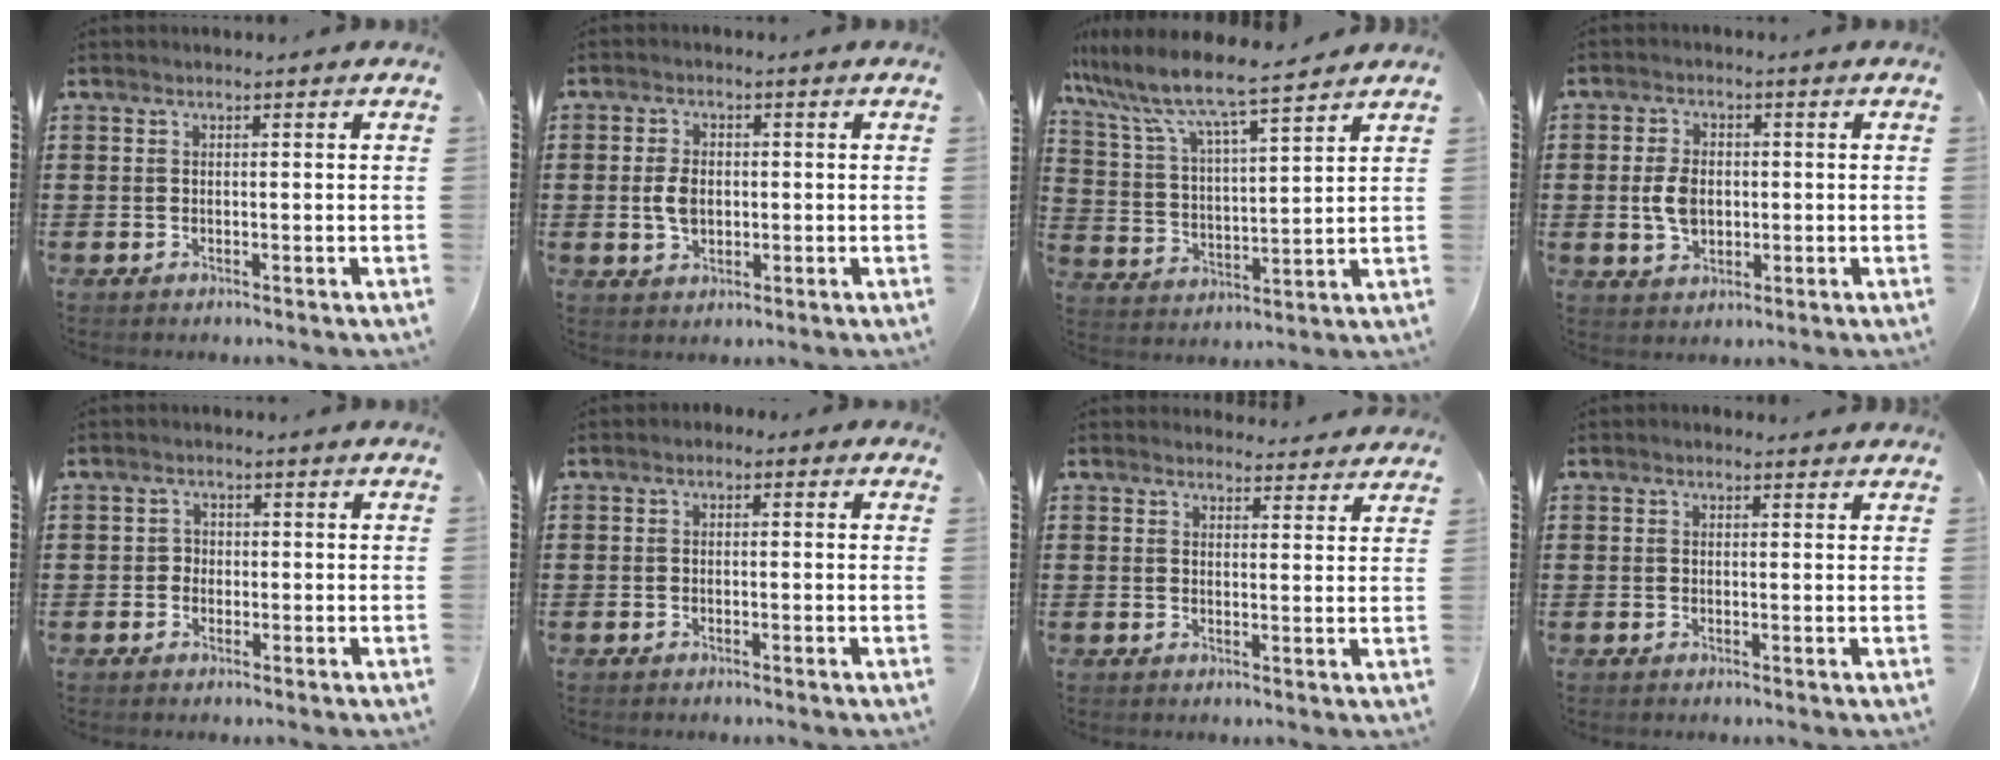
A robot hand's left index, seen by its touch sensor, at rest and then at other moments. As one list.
[{"total": 3.8, "force": [-0.1, 2.5, 2.9], "torque": [-0.073, 0.002, -0.007]}, {"total": 7.9, "force": [7.1, 0.1, 3.4], "torque": [-0.095, -0.044, 0.116]}, {"total": 5.0, "force": [-0.2, 3.3, 3.8], "torque": [-0.091, 0.004, -0.008]}, {"total": 1.6, "force": [-0.5, 1.5, 0.4], "torque": [-0.013, 0.006, -0.013]}, {"total": 1.0, "force": [-0.8, 0.6, 0.2], "torque": [-0.007, 0.004, -0.019]}, {"total": 2.7, "force": [2.7, 0.6, 0.1], "torque": [-0.001, -0.011, 0.049]}, {"total": 0.5, "force": [0.2, 0.4, 0.3], "torque": [-0.007, 0.003, 0.004]}]